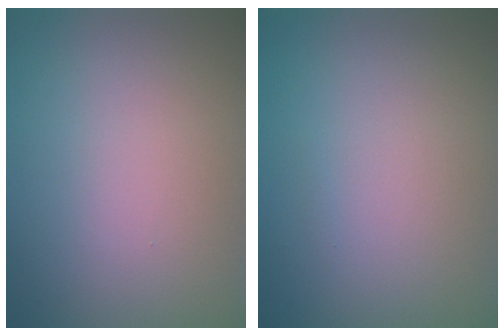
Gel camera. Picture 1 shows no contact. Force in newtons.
{"total": 0.0}